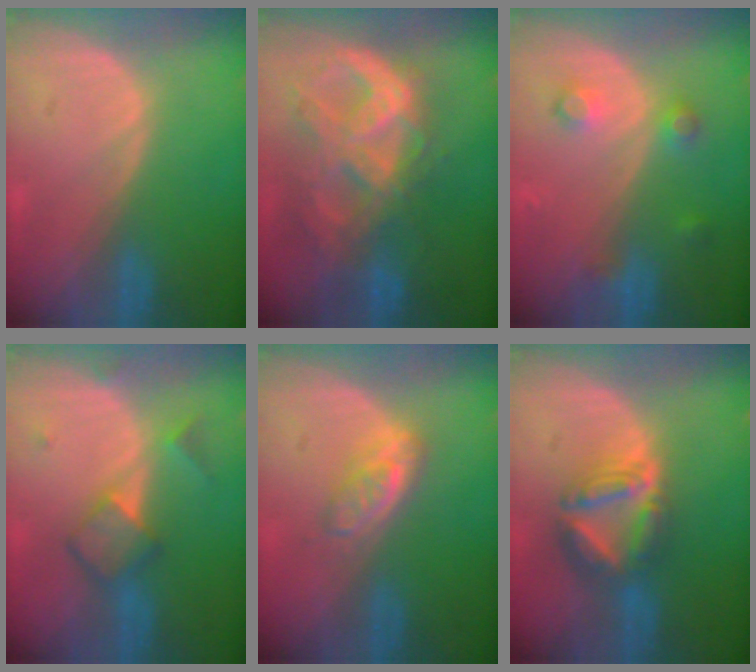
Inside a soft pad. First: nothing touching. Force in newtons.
{"total": 10.9, "press": 9.2, "slide": 5.7}
{"total": 3.7, "press": 3.4, "slide": 1.4}
{"total": 5.0, "press": 5.0, "slide": 0.5}
{"total": 3.8, "press": 3.8, "slide": 0.2}
{"total": 7.8, "press": 6.8, "slide": 3.8}